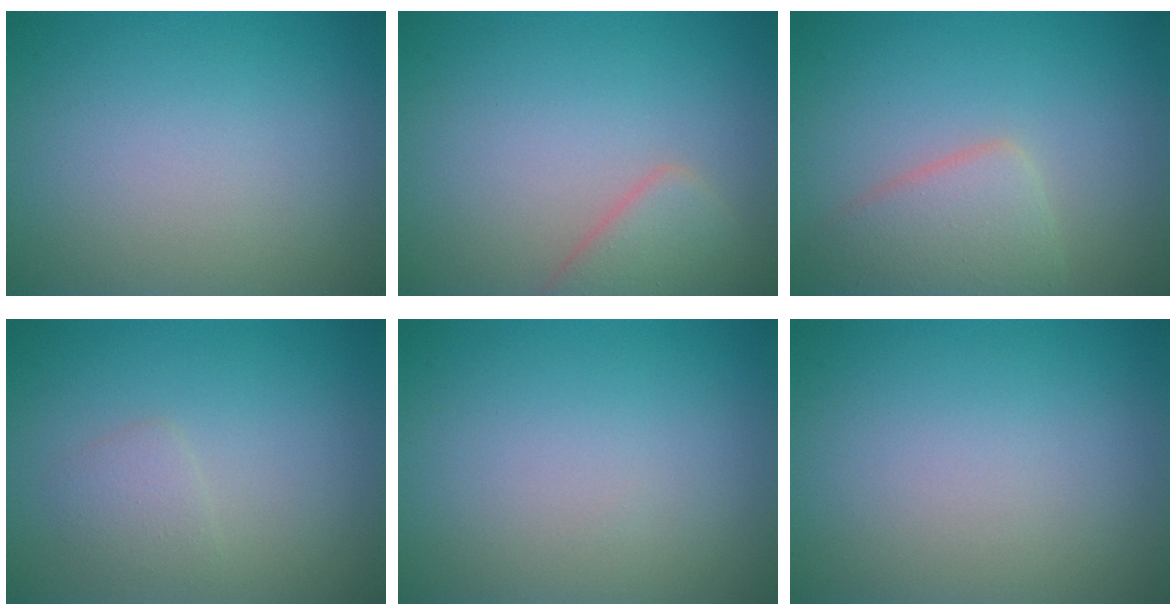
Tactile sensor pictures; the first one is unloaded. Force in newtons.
{"total": 2.8, "press": 2.8, "slide": 0.3}
{"total": 3.5, "press": 3.5, "slide": 0.3}
{"total": 1.4, "press": 1.4, "slide": 0.1}
{"total": 0.0}
{"total": 0.0}